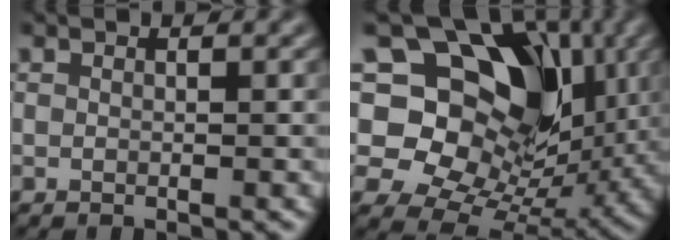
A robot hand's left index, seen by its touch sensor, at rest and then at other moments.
{"total": 13.3, "force": [3.6, 10.0, 8.0], "torque": [-0.127, 0.012, 0.055]}